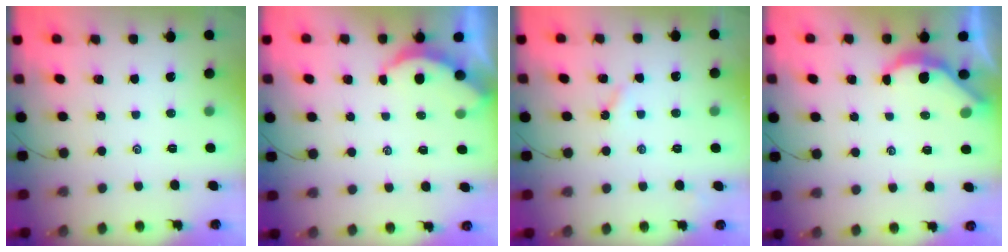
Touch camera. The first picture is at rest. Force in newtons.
{"total": 2.1, "press": 2.0, "slide": 0.4}
{"total": 2.8, "press": 2.8, "slide": 0.5}
{"total": 4.1, "press": 4.1, "slide": 0.4}